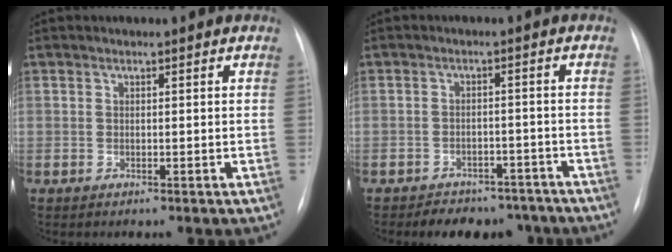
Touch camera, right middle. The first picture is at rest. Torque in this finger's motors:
{"motor_torque": [0.13, -0.13, 0.08, 0.04]}